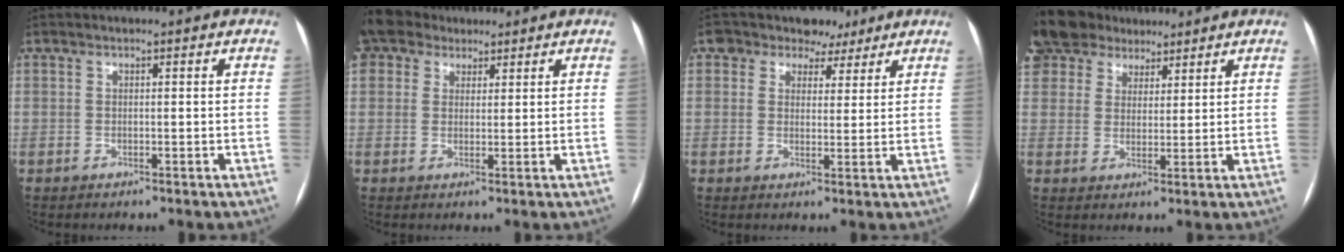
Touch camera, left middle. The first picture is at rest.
{"total": 7.9, "force": [5.7, 5.0, 2.0], "torque": [-0.048, 0.041, 0.110]}
{"total": 6.0, "force": [4.2, 4.2, 1.0], "torque": [-0.007, 0.015, 0.058]}
{"total": 12.3, "force": [9.2, 7.6, 3.0], "torque": [-0.081, 0.042, 0.175]}